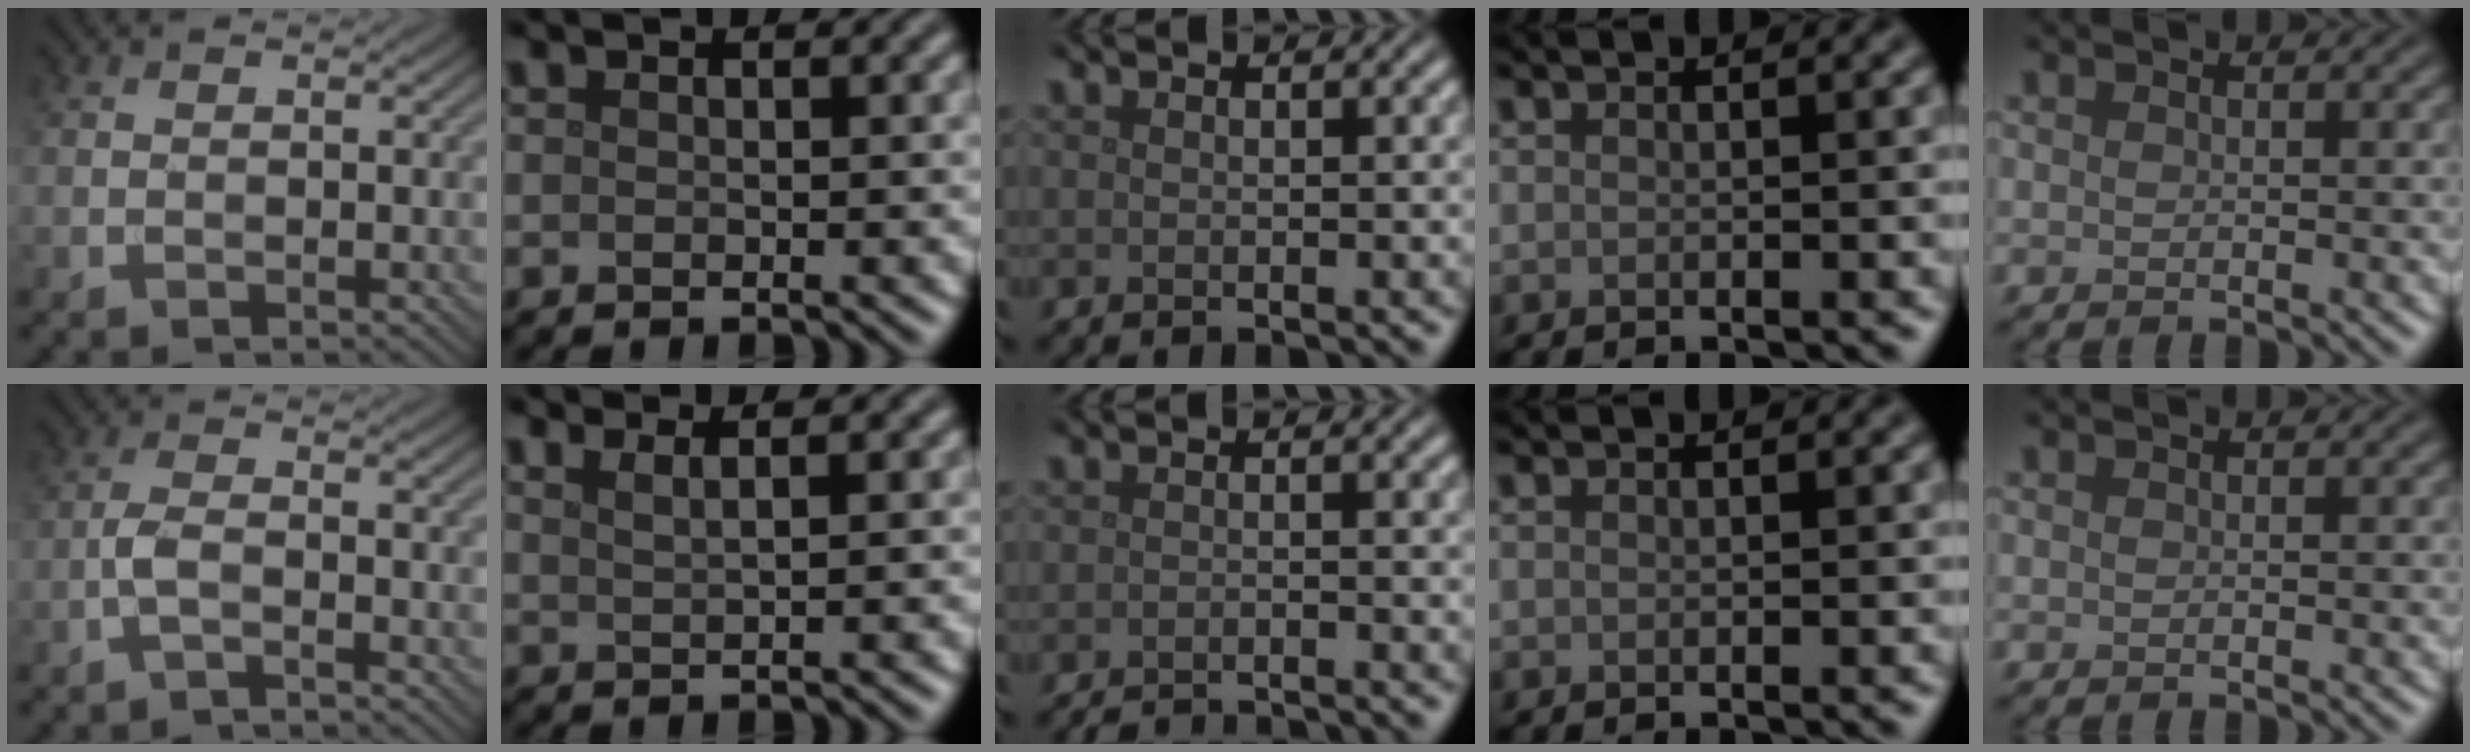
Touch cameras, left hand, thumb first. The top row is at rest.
{"thumb": {"total": 2.9, "force": [-1.7, 0.7, 2.2], "torque": [-0.051, 0.005, -0.043]}, "index": {"total": 2.9, "force": [2.0, 1.2, 1.7], "torque": [-0.004, 0.012, 0.000]}, "middle": {"total": 3.4, "force": [-3.2, 0.4, 0.8], "torque": [-0.013, 0.000, -0.049]}}